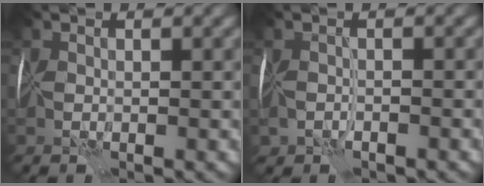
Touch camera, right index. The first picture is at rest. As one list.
[{"total": 1.2, "force": [-1.0, -0.5, -0.5], "torque": [0.011, -0.008, -0.021]}]